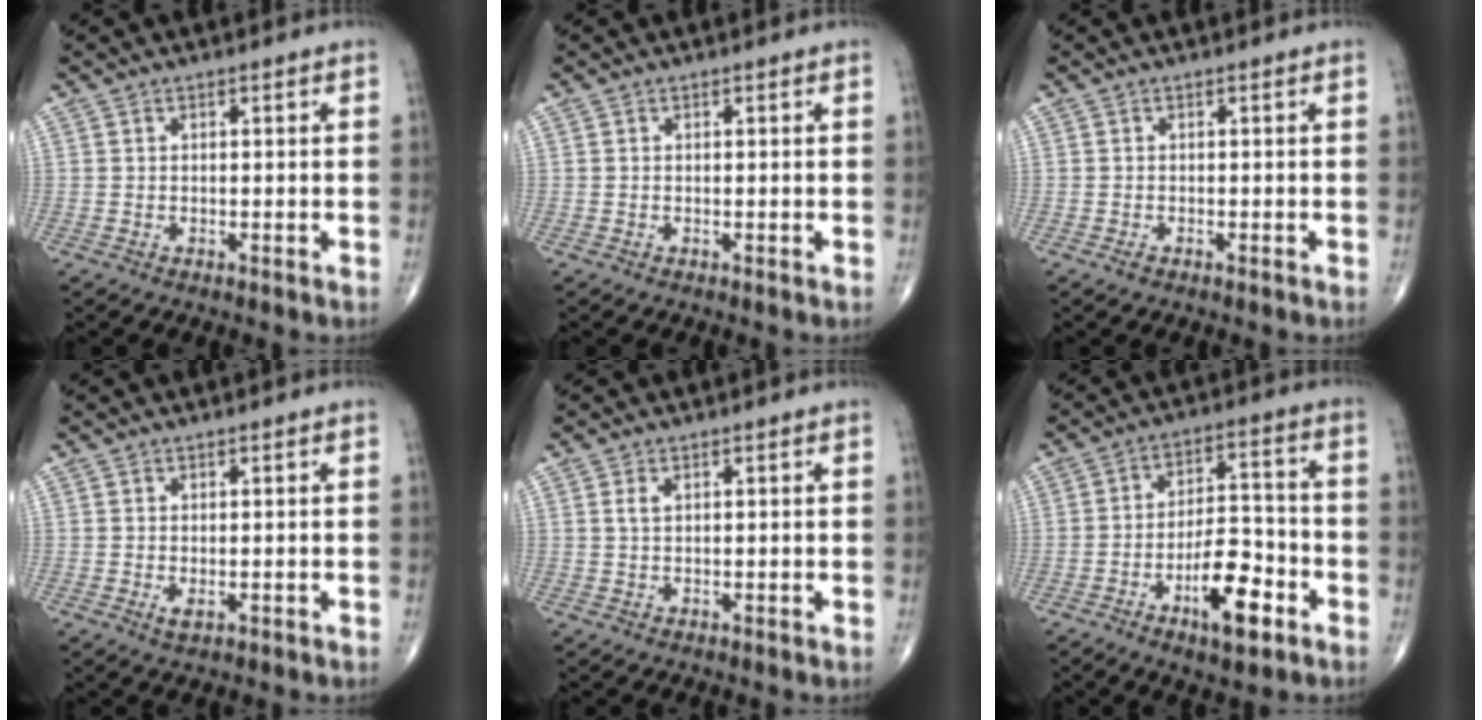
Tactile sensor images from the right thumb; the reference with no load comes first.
{"total": 0.0}
{"total": 0.7, "force": [-0.4, 0.3, 0.5], "torque": [-0.013, 0.001, -0.007]}
{"total": 1.4, "force": [-0.3, 0.6, 1.2], "torque": [-0.020, -0.004, 0.000]}
{"total": 1.5, "force": [0.5, 0.8, 1.2], "torque": [-0.027, 0.005, 0.013]}
{"total": 12.1, "force": [-5.5, 4.8, 9.6], "torque": [-0.144, 0.037, -0.084]}